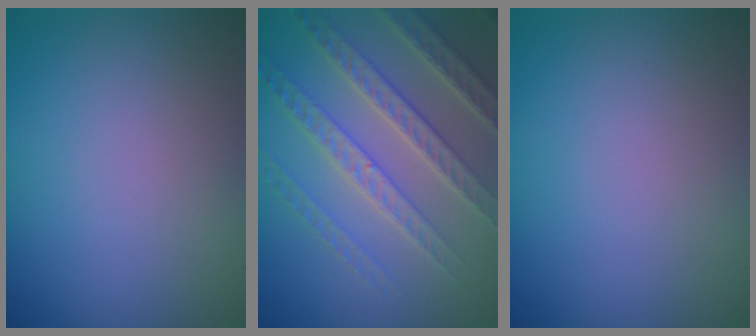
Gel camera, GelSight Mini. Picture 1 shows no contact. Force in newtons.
{"total": 5.8, "press": 4.8, "slide": 3.3}
{"total": 0.0}